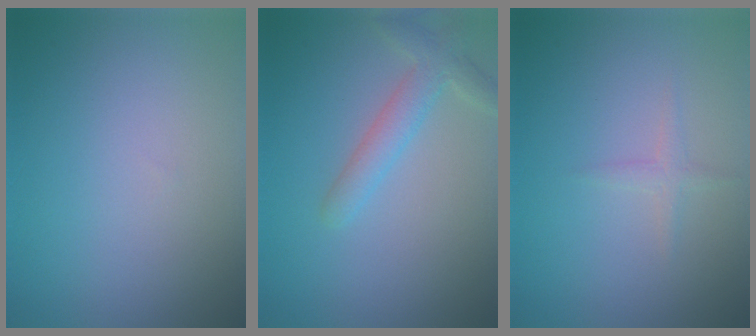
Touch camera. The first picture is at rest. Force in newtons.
{"total": 2.8, "press": 2.8, "slide": 0.2}
{"total": 0.9, "press": 0.9, "slide": 0.0}